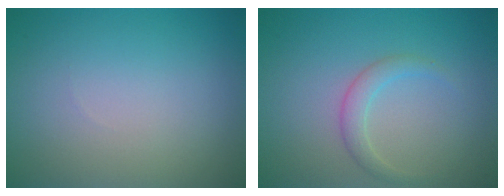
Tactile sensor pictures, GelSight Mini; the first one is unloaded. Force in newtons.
{"total": 1.7, "press": 1.7, "slide": 0.1}